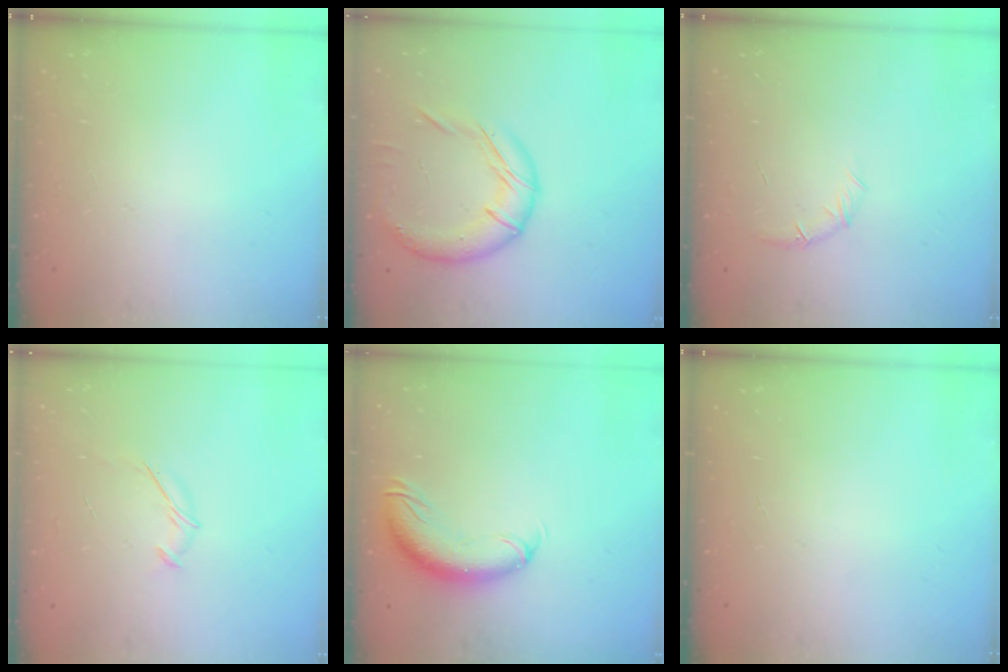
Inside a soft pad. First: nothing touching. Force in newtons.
{"total": 15.8, "press": 15.7, "slide": 1.7}
{"total": 6.3, "press": 6.1, "slide": 1.5}
{"total": 5.4, "press": 5.4, "slide": 1.0}
{"total": 11.2, "press": 10.8, "slide": 2.9}
{"total": 0.0}